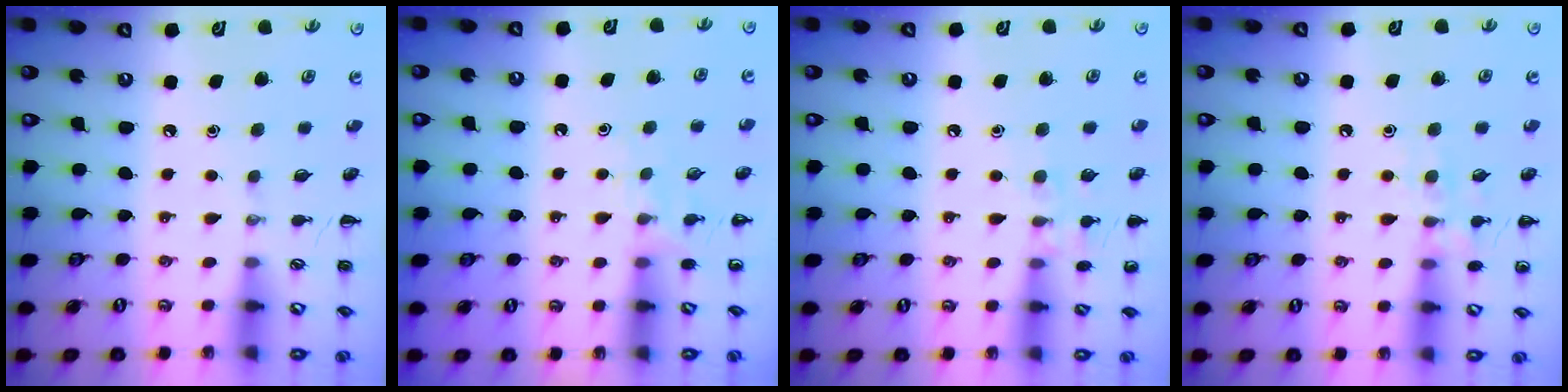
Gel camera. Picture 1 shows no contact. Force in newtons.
{"total": 5.1, "press": 4.8, "slide": 1.7}
{"total": 7.9, "press": 7.6, "slide": 2.1}
{"total": 8.0, "press": 8.0, "slide": 0.8}